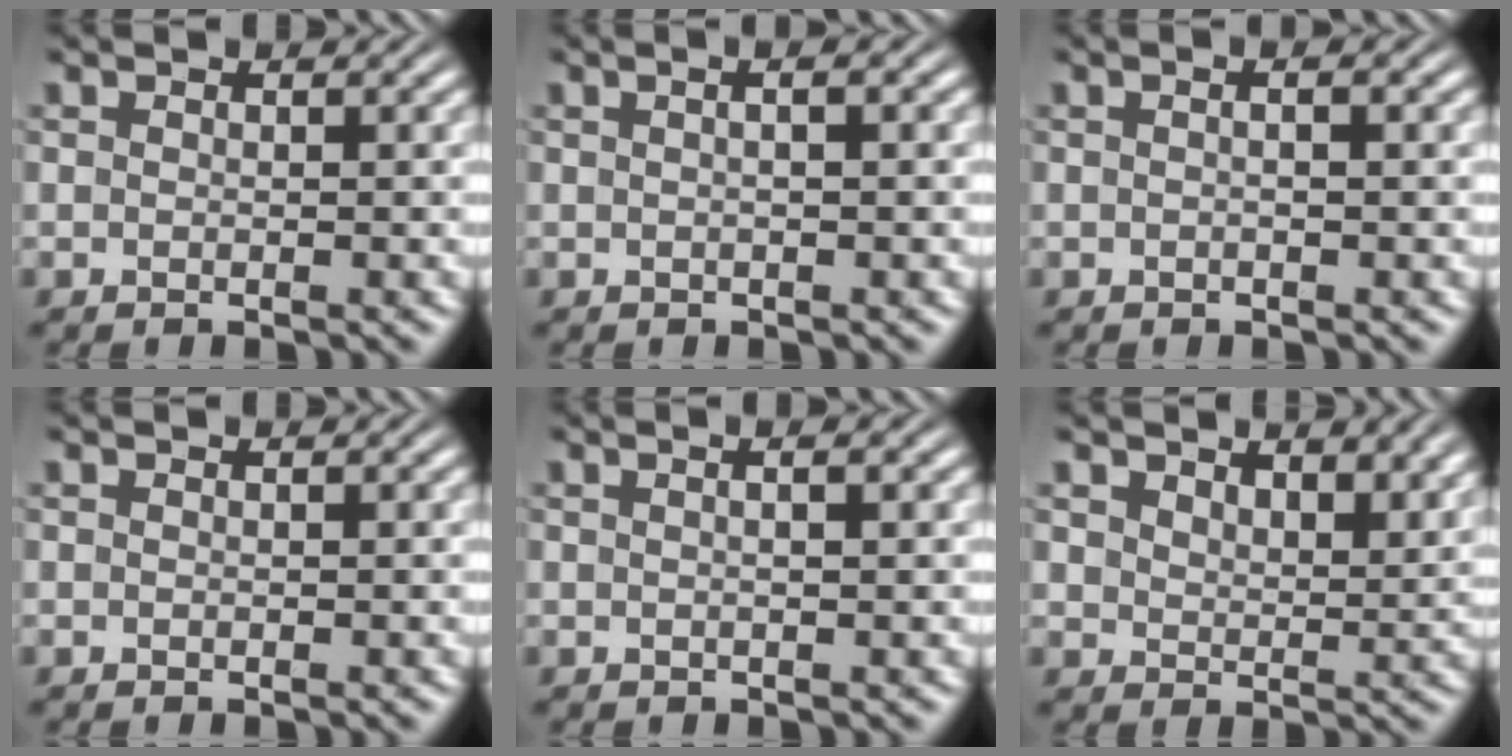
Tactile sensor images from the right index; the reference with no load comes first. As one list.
[{"total": 1.6, "force": [0.2, 0.2, 1.6], "torque": [-0.015, 0.010, -0.001]}, {"total": 1.4, "force": [0.0, 0.2, 1.4], "torque": [-0.017, 0.006, -0.004]}, {"total": 0.0}, {"total": 1.3, "force": [0.1, -0.1, 1.3], "torque": [-0.013, 0.005, 0.000]}, {"total": 3.1, "force": [2.9, 0.7, 0.8], "torque": [-0.015, -0.009, 0.058]}]